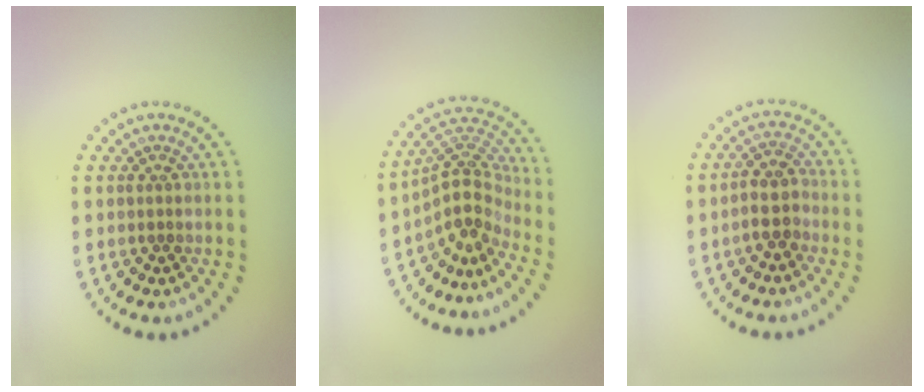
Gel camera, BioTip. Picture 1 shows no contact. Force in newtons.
{"total": 4.1, "press": 2.9, "slide": 2.9}
{"total": 2.9, "press": 2.6, "slide": 1.2}